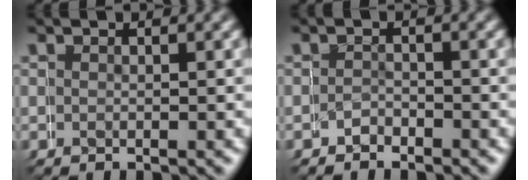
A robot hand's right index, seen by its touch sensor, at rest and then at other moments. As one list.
[{"total": 2.7, "force": [-2.1, 1.0, -1.5], "torque": [0.019, -0.003, -0.035]}]